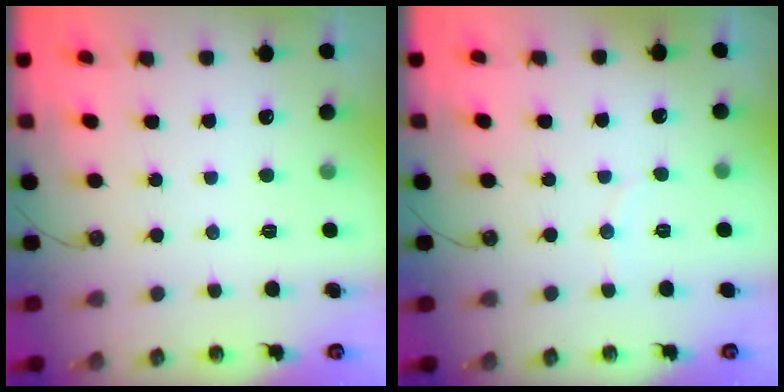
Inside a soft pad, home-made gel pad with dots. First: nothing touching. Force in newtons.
{"total": 2.3, "press": 2.3, "slide": 0.2}